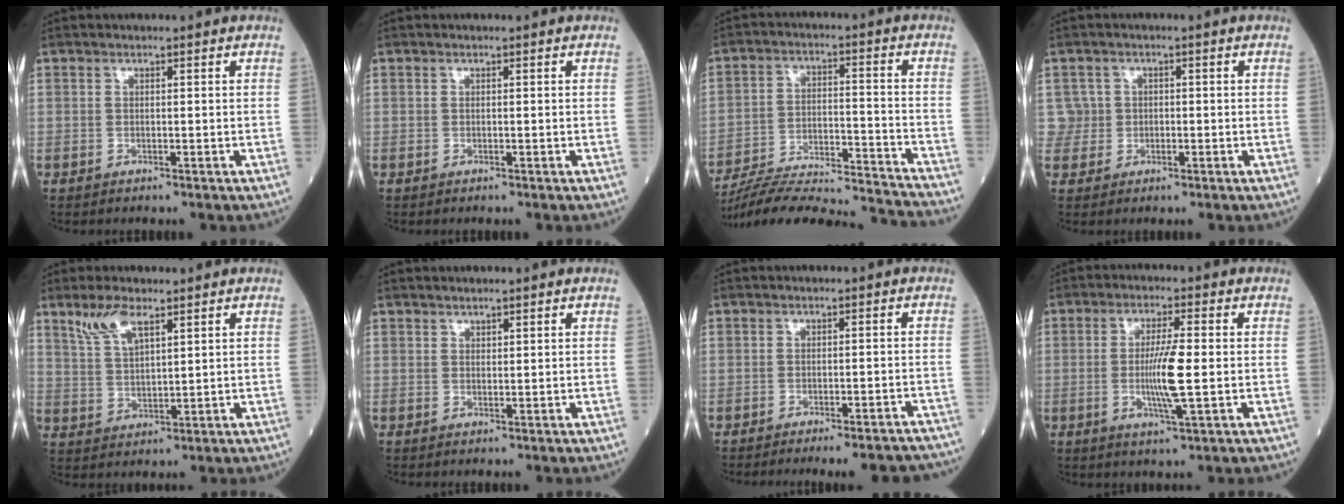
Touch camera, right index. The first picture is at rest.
{"total": 0.0}
{"total": 22.2, "force": [-21.2, -0.2, 6.3], "torque": [-0.101, -0.012, -0.310]}
{"total": 2.6, "force": [0.1, 2.6, -0.4], "torque": [0.018, 0.008, 0.002]}
{"total": 5.9, "force": [4.1, 1.5, 4.0], "torque": [-0.091, 0.006, 0.087]}
{"total": 1.0, "force": [0.9, 0.2, 0.3], "torque": [-0.009, 0.002, 0.019]}
{"total": 10.9, "force": [-10.2, 1.0, 3.8], "torque": [-0.030, 0.002, -0.110]}
{"total": 7.0, "force": [-0.6, 0.1, 7.0], "torque": [-0.133, -0.008, -0.011]}